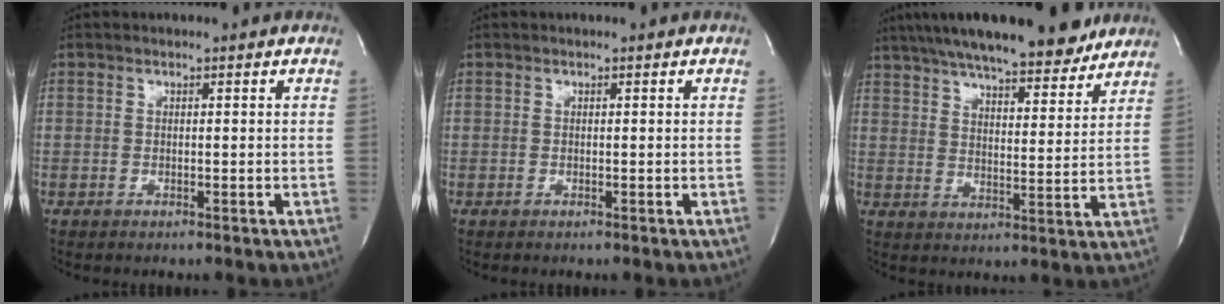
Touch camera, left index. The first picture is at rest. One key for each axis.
{"total": 0.0}
{"total": 20.4, "fx": 17.1, "fy": 4.3, "fz": 10.3, "tx": -0.175, "ty": 0.026, "tz": 0.244}